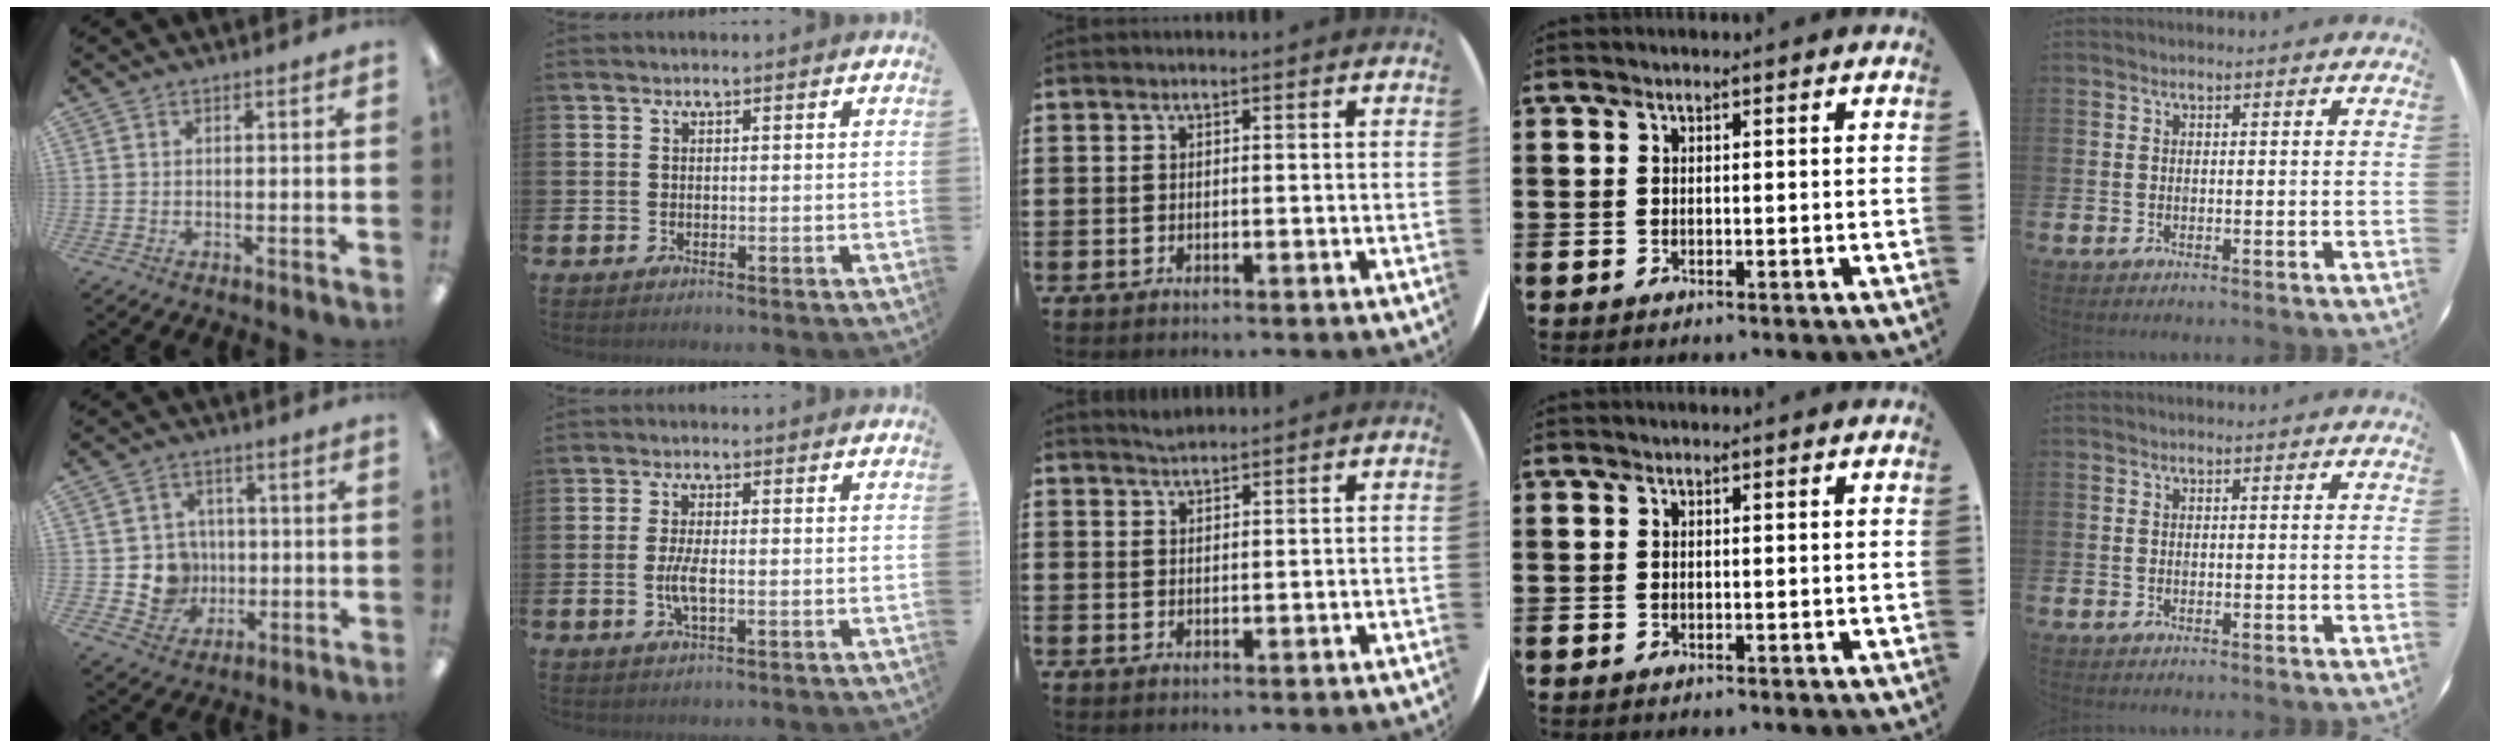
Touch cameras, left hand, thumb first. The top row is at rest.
{"thumb": {"total": 8.1, "force": [-0.4, 7.9, 2.0], "torque": [-0.044, 0.005, 0.001]}, "index": {"total": 3.5, "force": [-0.6, 1.1, 3.2], "torque": [-0.059, -0.003, -0.015]}, "middle": {"total": 1.5, "force": [1.5, 0.0, 0.1], "torque": [-0.004, 0.000, 0.029]}}